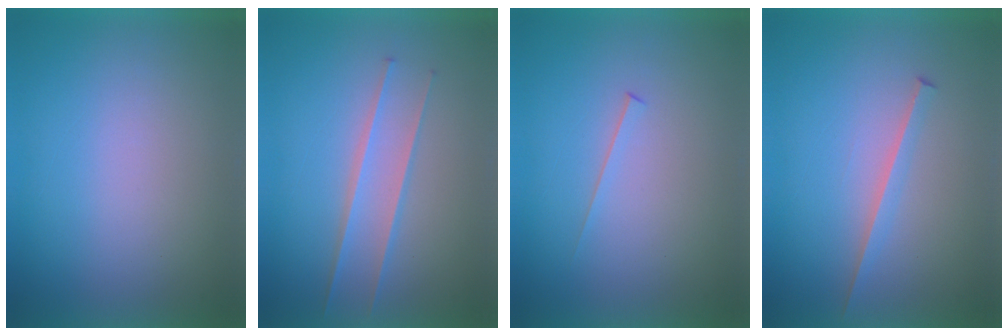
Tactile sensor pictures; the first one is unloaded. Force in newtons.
{"total": 2.4}
{"total": 1.5}
{"total": 1.8}